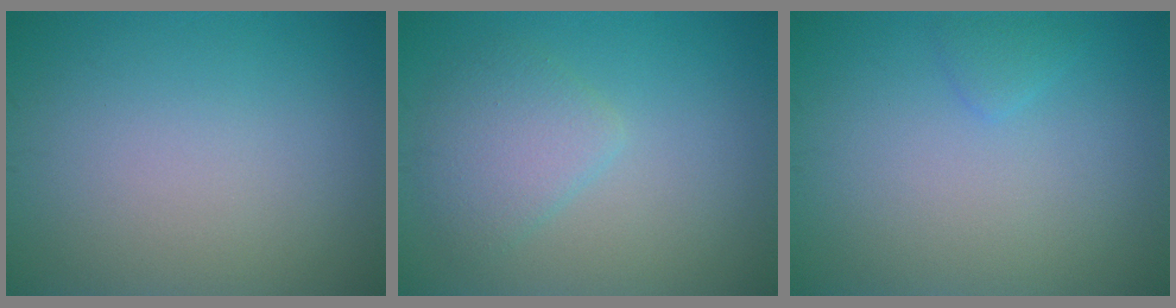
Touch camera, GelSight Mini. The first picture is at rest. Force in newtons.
{"total": 3.0, "press": 3.0, "slide": 0.2}
{"total": 0.9, "press": 0.9, "slide": 0.1}